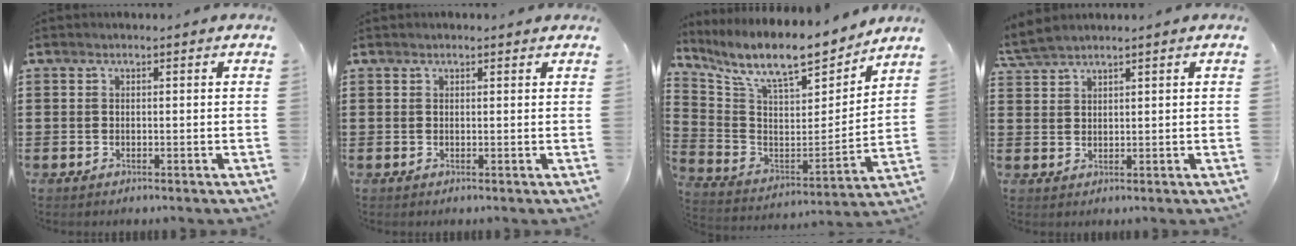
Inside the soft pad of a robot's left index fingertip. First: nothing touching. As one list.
[{"total": 0.6, "force": [0.6, 0.1, 0.3], "torque": [-0.007, 0.002, 0.011]}, {"total": 11.3, "force": [9.5, 2.2, 5.7], "torque": [-0.142, -0.064, 0.163]}, {"total": 2.9, "force": [2.6, 0.2, 1.2], "torque": [-0.031, 0.000, 0.050]}]